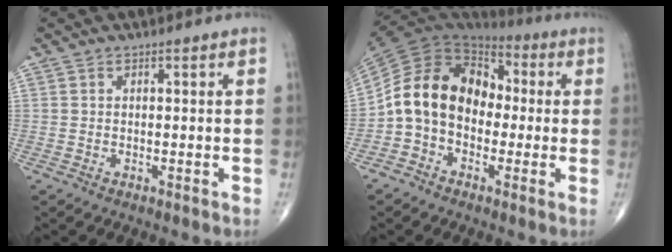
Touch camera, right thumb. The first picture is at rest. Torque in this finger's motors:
{"motor_torque": [2.42, 2.42, 0.89, -0.45, 0.42]}